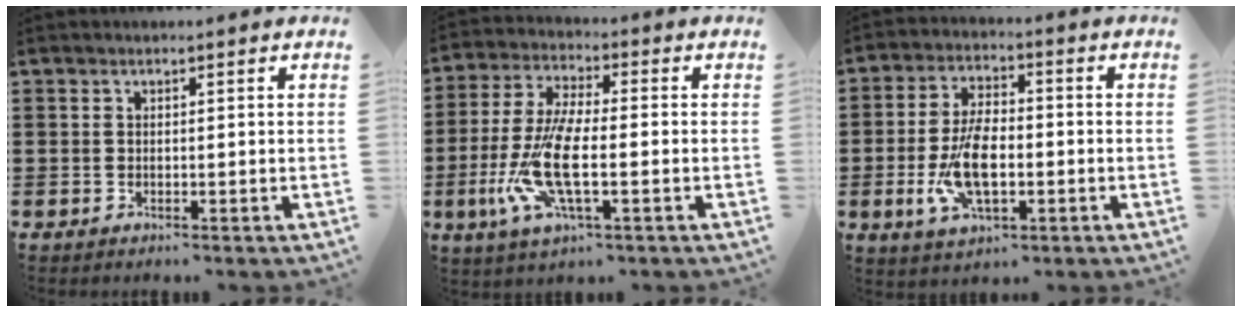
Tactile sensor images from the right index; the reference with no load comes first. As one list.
[{"total": 10.9, "force": [-2.8, 3.1, 10.0], "torque": [-0.228, -0.020, -0.055]}, {"total": 9.1, "force": [-1.9, 4.3, 7.8], "torque": [-0.174, -0.004, -0.037]}]